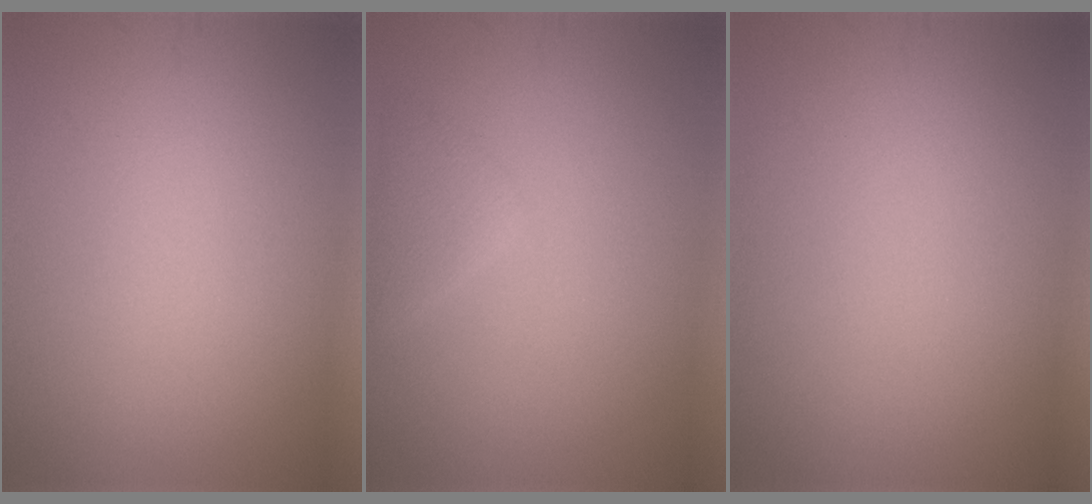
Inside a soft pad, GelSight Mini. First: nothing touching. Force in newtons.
{"total": 1.6, "press": 1.6, "slide": 0.1}
{"total": 0.0}